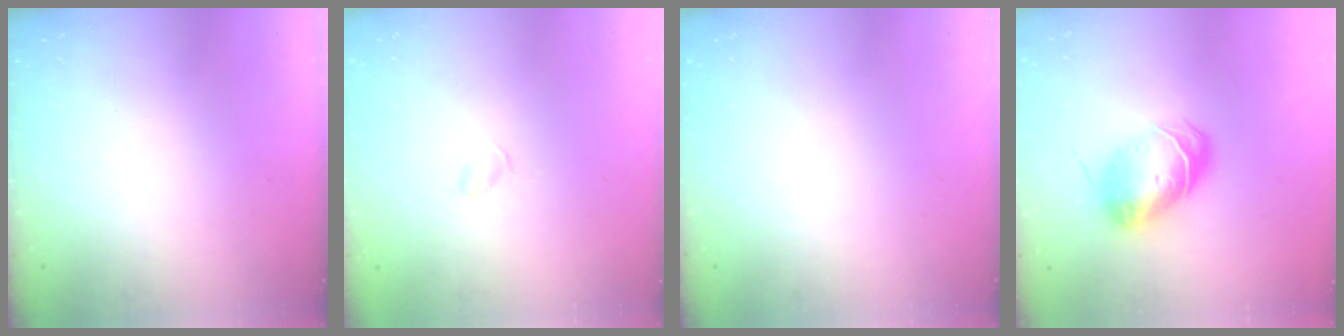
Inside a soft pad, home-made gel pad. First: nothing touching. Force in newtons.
{"total": 2.7, "press": 2.6, "slide": 0.4}
{"total": 0.0}
{"total": 10.4, "press": 10.3, "slide": 0.8}